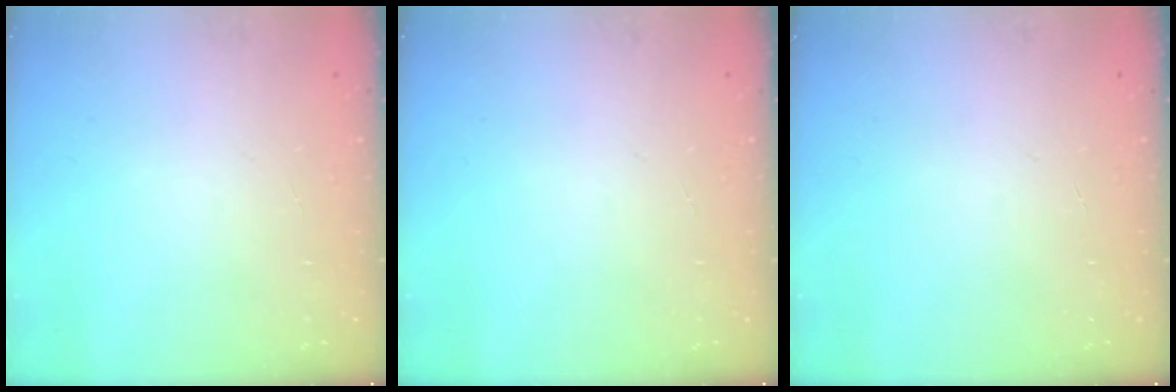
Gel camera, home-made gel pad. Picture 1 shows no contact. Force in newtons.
{"total": 0.0}
{"total": 0.0}